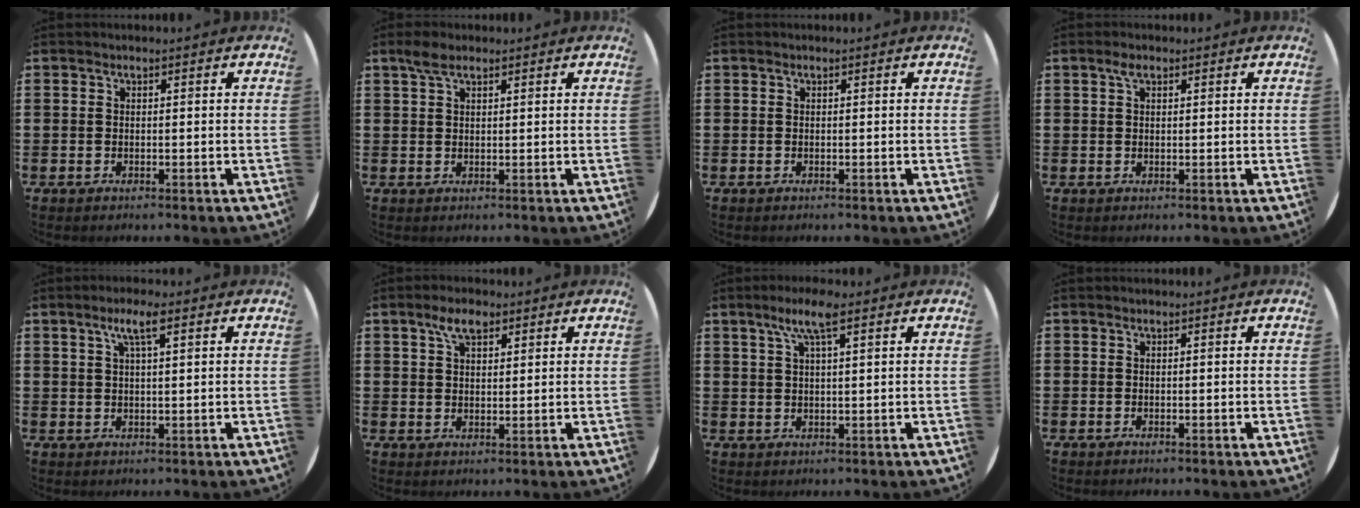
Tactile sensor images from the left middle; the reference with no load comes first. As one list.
[{"total": 2.4, "force": [1.6, 1.1, 1.4], "torque": [-0.030, 0.008, 0.029]}, {"total": 0.0}, {"total": 1.6, "force": [0.9, 0.7, 1.2], "torque": [-0.016, 0.003, 0.012]}, {"total": 4.1, "force": [2.3, 0.8, 3.3], "torque": [-0.060, 0.007, 0.036]}, {"total": 4.4, "force": [2.9, 2.0, 2.6], "torque": [-0.039, 0.003, 0.048]}, {"total": 5.2, "force": [3.1, 1.1, 4.0], "torque": [-0.077, 0.007, 0.051]}, {"total": 0.0}]